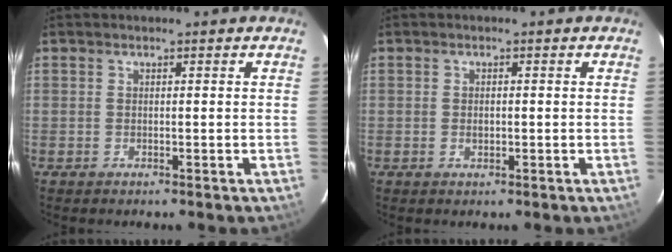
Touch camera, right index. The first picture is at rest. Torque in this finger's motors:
{"motor_torque": [-0.05, 0.02, -0.02, -0.01]}